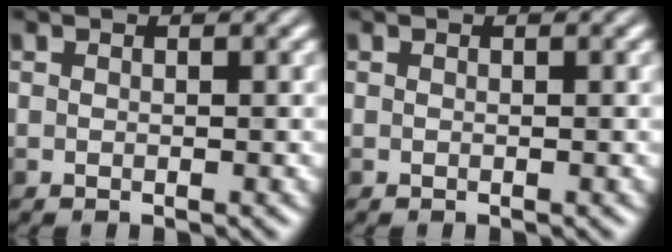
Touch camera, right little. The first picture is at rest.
{"total": 0.0}